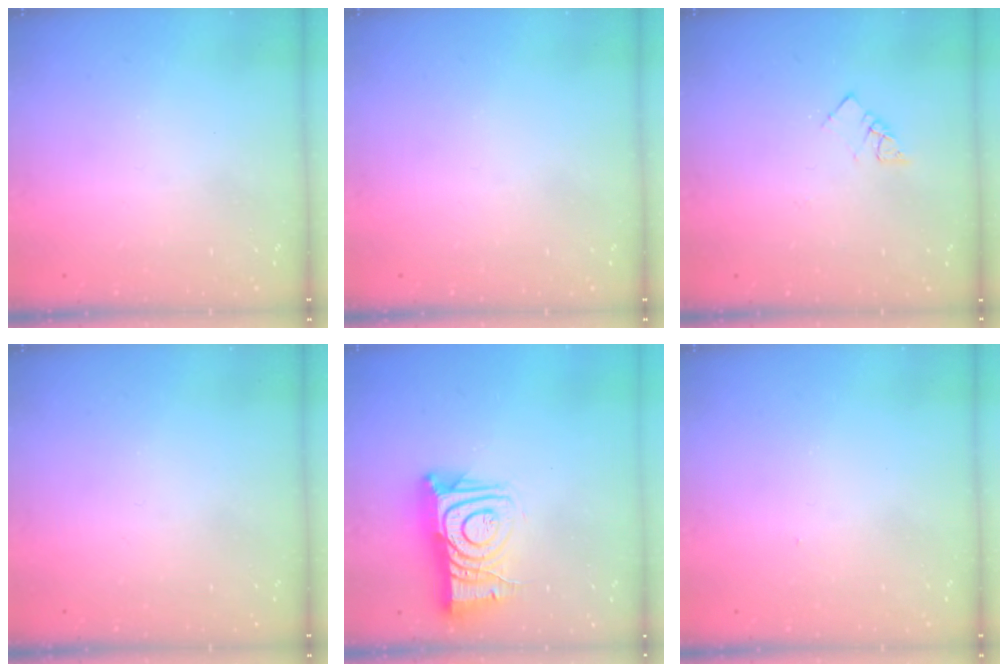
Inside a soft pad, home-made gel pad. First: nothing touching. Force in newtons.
{"total": 0.0}
{"total": 4.5, "press": 4.5, "slide": 0.4}
{"total": 0.0}
{"total": 14.8, "press": 14.7, "slide": 1.6}
{"total": 3.2, "press": 3.2, "slide": 0.5}